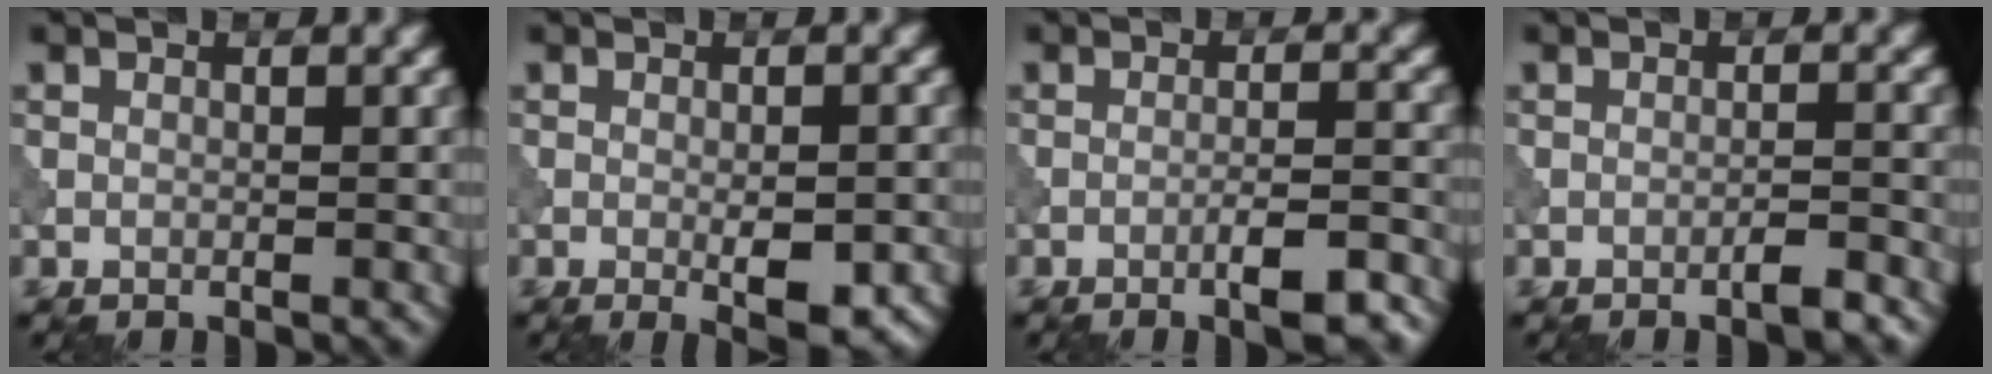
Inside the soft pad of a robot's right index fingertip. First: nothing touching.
{"total": 3.4, "force": [-1.0, 0.9, 3.1], "torque": [-0.050, -0.006, -0.009]}
{"total": 4.5, "force": [-2.6, 0.8, 3.6], "torque": [-0.056, 0.007, -0.039]}
{"total": 1.7, "force": [-1.2, 0.1, 1.2], "torque": [-0.016, 0.007, -0.024]}